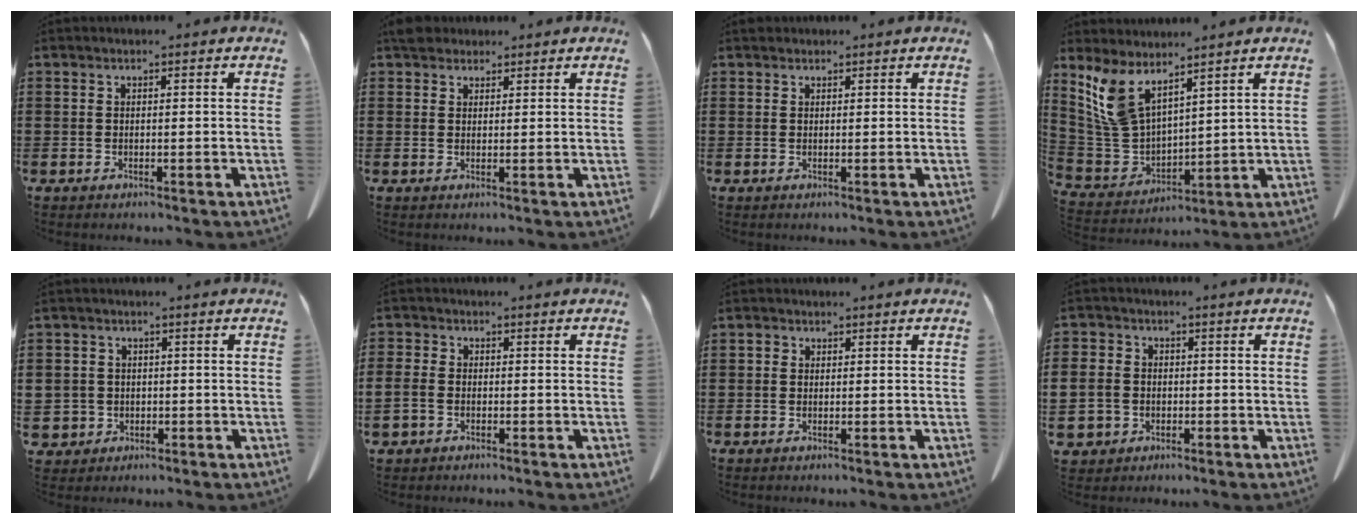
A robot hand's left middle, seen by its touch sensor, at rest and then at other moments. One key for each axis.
{"total": 3.1, "fx": 2.5, "fy": 1.5, "fz": 0.9, "tx": -0.019, "ty": 0.005, "tz": 0.048}
{"total": 0.6, "fx": 0.5, "fy": 0.4, "fz": 0.1, "tx": -0.004, "ty": 0.002, "tz": 0.010}
{"total": 8.6, "fx": 6.4, "fy": 3.1, "fz": 4.8, "tx": -0.133, "ty": -0.023, "tz": 0.119}
{"total": 3.1, "fx": -0.5, "fy": 3.1, "fz": 0.3, "tx": -0.028, "ty": 0.003, "tz": -0.013}
{"total": 2.3, "fx": -1.0, "fy": 1.6, "fz": 1.4, "tx": -0.042, "ty": 0.000, "tz": -0.023}
{"total": 0.8, "fx": 0.2, "fy": 0.7, "fz": 0.3, "tx": -0.009, "ty": 0.004, "tz": 0.003}
{"total": 5.2, "fx": -1.1, "fy": 4.8, "fz": 1.6, "tx": -0.072, "ty": 0.004, "tz": -0.028}